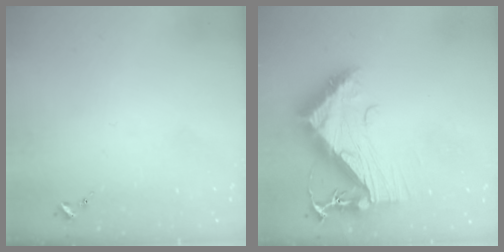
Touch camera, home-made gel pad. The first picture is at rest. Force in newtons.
{"total": 13.5, "press": 13.5, "slide": 1.2}